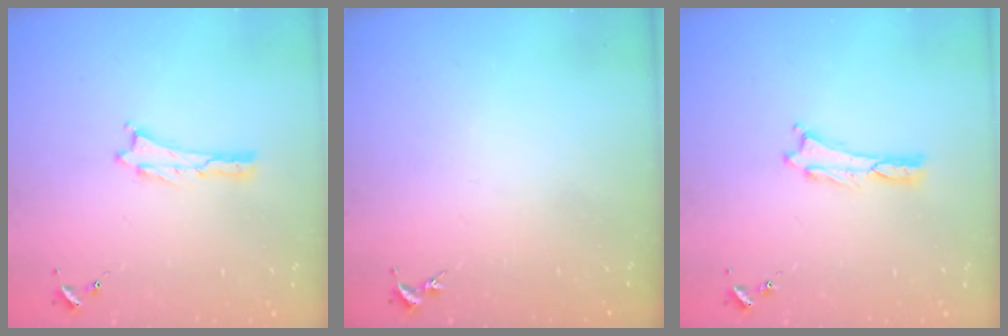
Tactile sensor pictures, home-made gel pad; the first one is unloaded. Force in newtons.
{"total": 0.0}
{"total": 0.0}